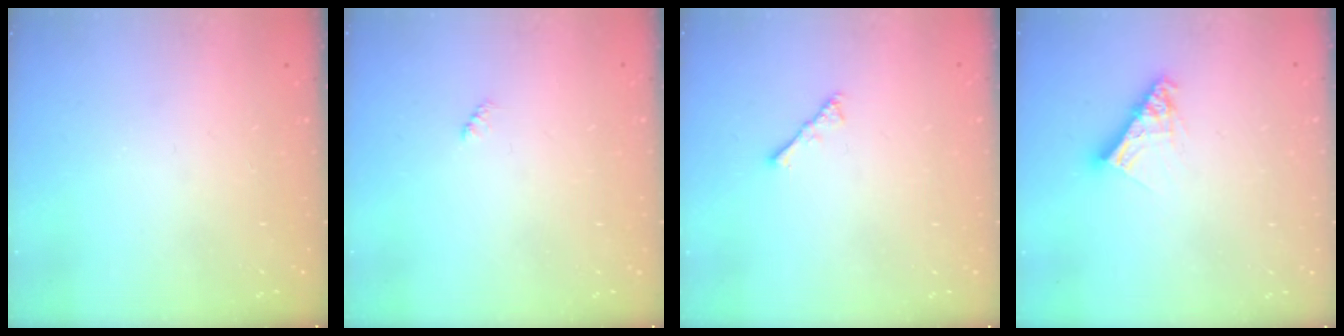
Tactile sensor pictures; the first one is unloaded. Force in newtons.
{"total": 1.9, "press": 1.9, "slide": 0.4}
{"total": 2.1, "press": 2.1, "slide": 0.5}
{"total": 9.5, "press": 9.5, "slide": 0.7}